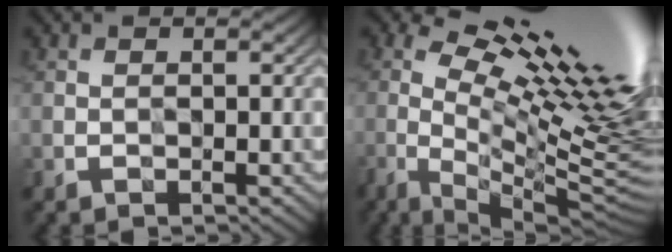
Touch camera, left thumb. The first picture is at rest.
{"total": 19.9, "force": [4.8, 4.7, 18.7], "torque": [-0.276, 0.010, 0.085]}